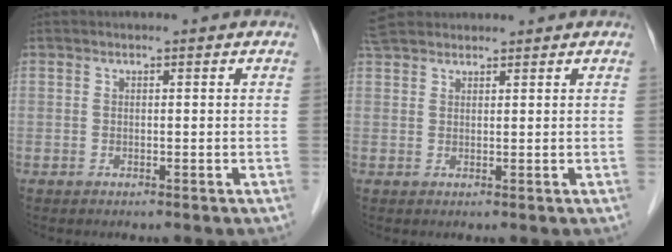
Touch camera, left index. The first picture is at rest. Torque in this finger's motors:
{"motor_torque": [0.14, -0.11, 0.28, 0.01]}